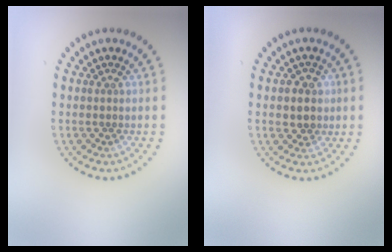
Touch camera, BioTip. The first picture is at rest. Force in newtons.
{"total": 2.6, "press": 2.5, "slide": 0.7}